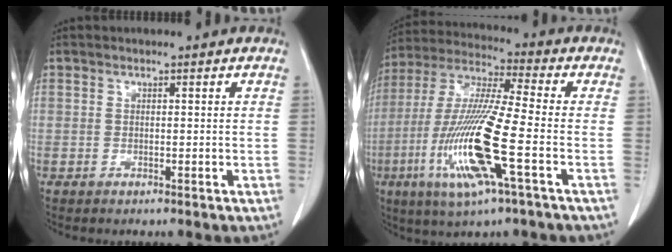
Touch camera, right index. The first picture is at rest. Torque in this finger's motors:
{"motor_torque": [2.14, 0.00, 0.63, 0.19]}